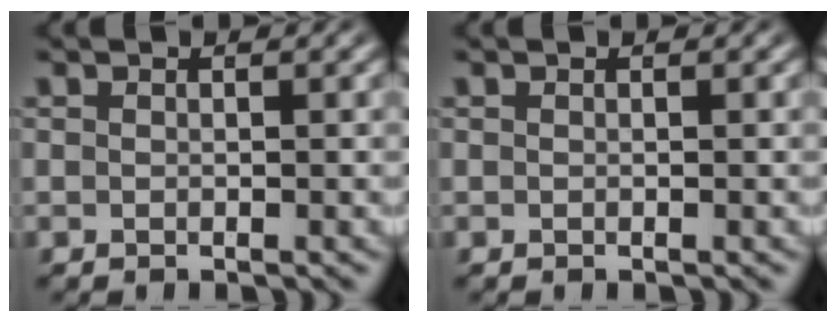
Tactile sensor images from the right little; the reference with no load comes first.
{"total": 0.0}